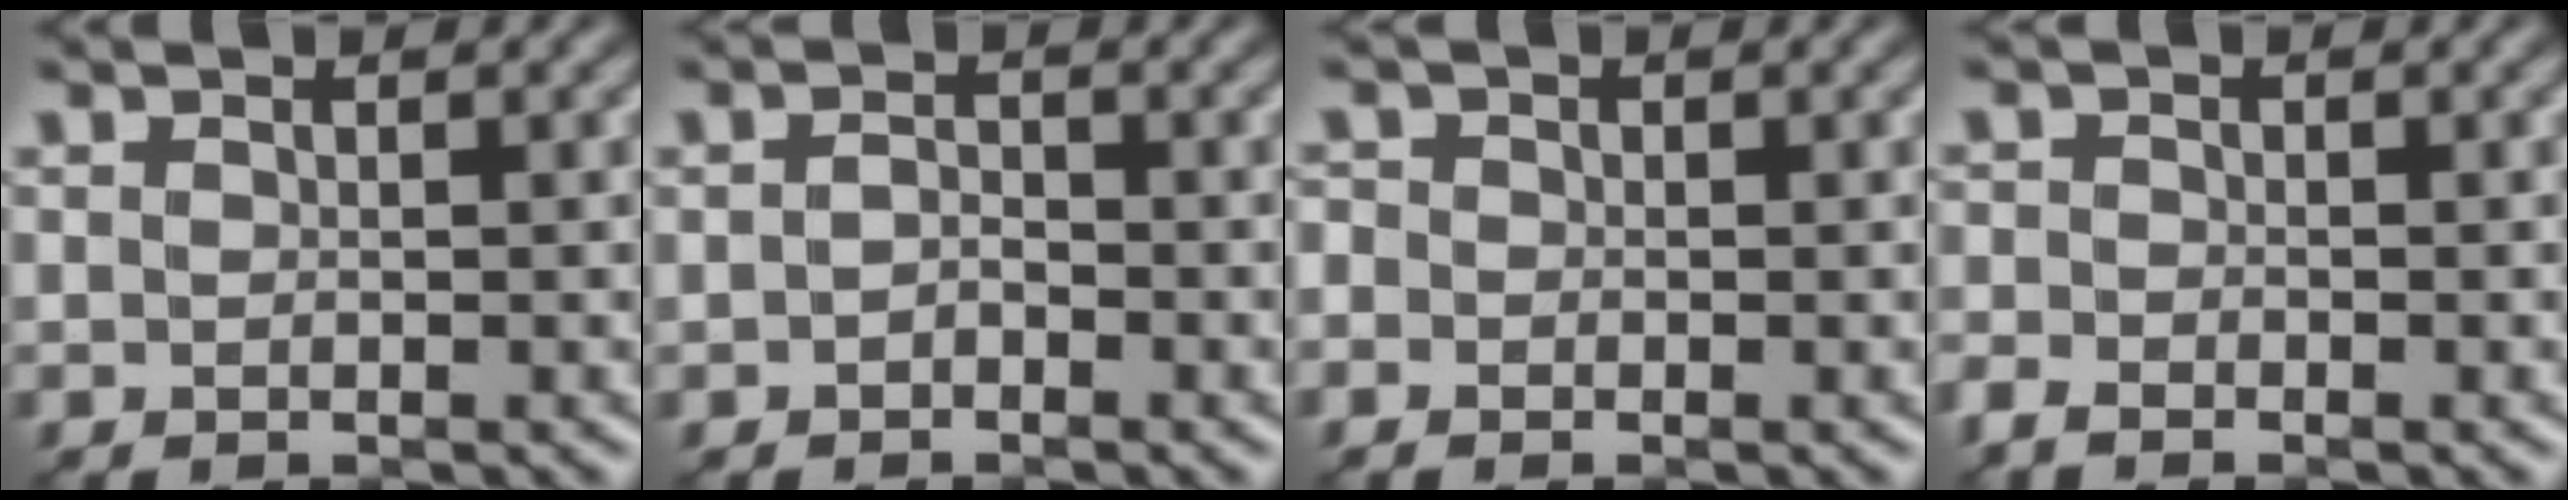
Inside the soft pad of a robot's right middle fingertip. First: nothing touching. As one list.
[{"total": 1.0, "force": [-0.5, 0.6, 0.6], "torque": [-0.015, 0.007, -0.011]}, {"total": 1.1, "force": [-0.5, 1.0, 0.2], "torque": [0.003, 0.005, -0.013]}, {"total": 1.7, "force": [-1.4, 0.7, 0.7], "torque": [-0.017, 0.002, -0.036]}]